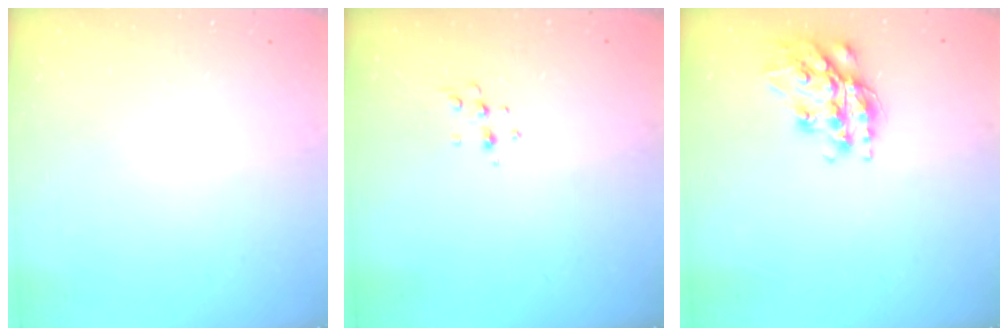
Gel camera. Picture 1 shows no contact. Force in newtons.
{"total": 4.8, "press": 4.7, "slide": 1.1}
{"total": 16.9, "press": 16.9, "slide": 1.2}